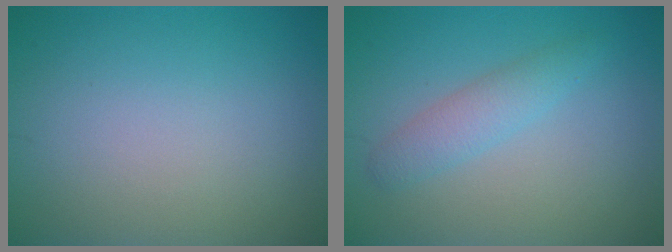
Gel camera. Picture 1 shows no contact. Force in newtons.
{"total": 2.3, "press": 2.3, "slide": 0.0}